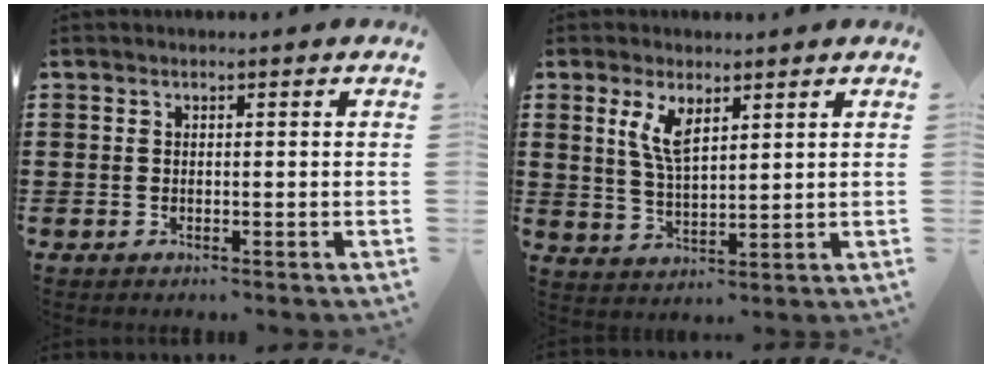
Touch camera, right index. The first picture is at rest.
{"total": 5.3, "force": [2.7, 2.0, 4.1], "torque": [-0.089, 0.004, 0.048]}